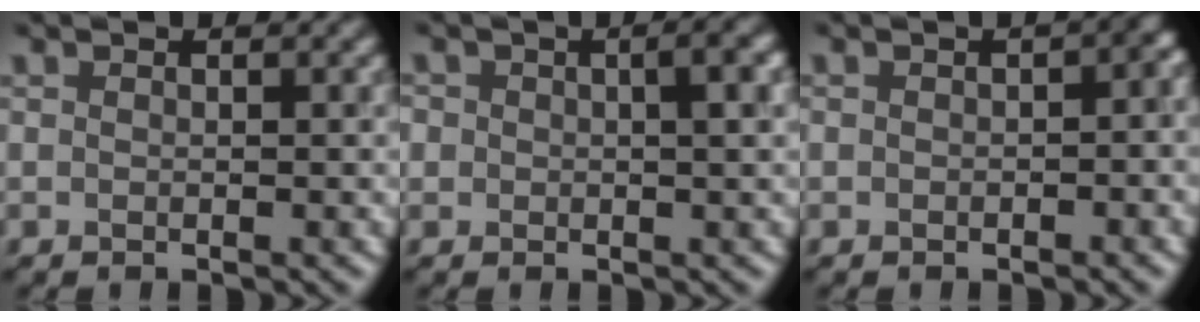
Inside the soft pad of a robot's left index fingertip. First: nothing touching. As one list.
[{"total": 3.7, "force": [0.7, 2.4, 2.7], "torque": [-0.030, 0.009, 0.003]}, {"total": 2.6, "force": [0.1, 1.6, 2.1], "torque": [-0.016, 0.001, -0.003]}]